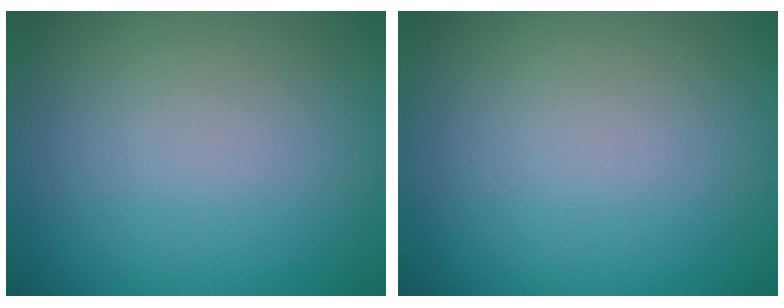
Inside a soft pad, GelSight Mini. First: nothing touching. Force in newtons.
{"total": 0.0}